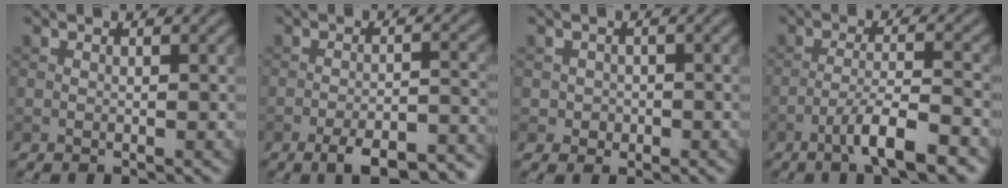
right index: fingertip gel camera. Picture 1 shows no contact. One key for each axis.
{"total": 6.8, "fx": -5.1, "fy": 2.0, "fz": 4.1, "tx": -0.063, "ty": -0.002, "tz": -0.071}
{"total": 1.4, "fx": -0.3, "fy": 1.4, "fz": 0.1, "tx": 0.012, "ty": -0.002, "tz": -0.006}
{"total": 5.6, "fx": -3.5, "fy": 0.8, "fz": 4.3, "tx": -0.072, "ty": 0.006, "tz": -0.062}